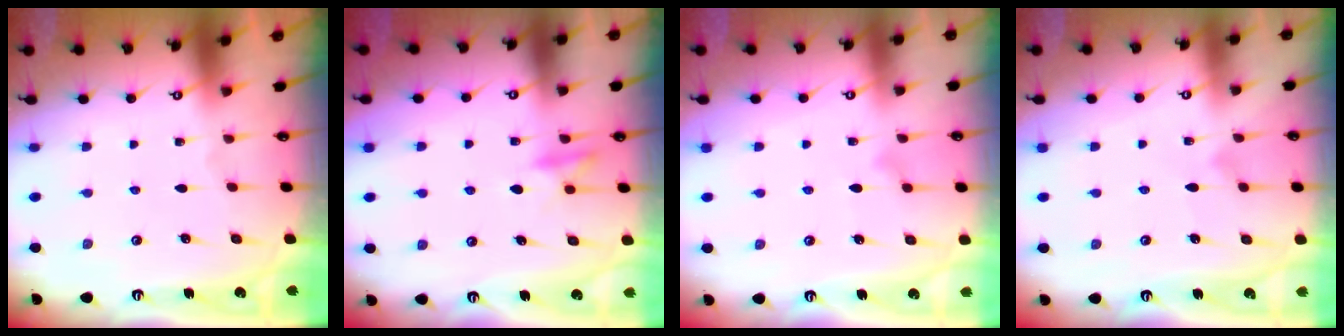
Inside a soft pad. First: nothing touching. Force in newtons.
{"total": 9.5, "press": 9.4, "slide": 1.2}
{"total": 6.4, "press": 6.4, "slide": 0.4}
{"total": 8.5, "press": 8.5, "slide": 0.4}